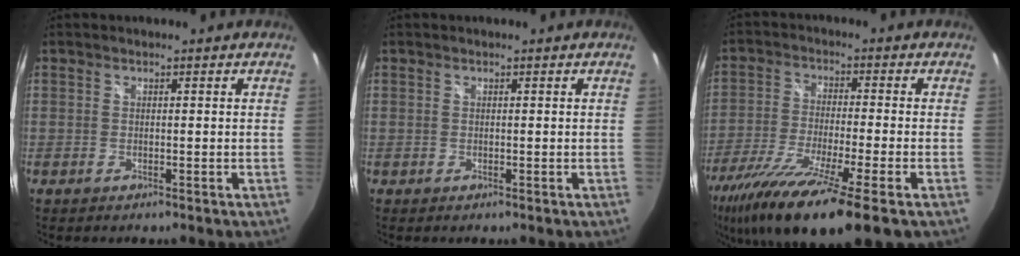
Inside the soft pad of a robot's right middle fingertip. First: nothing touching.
{"total": 0.0}
{"total": 18.4, "force": [-12.3, 1.7, 13.7], "torque": [-0.268, -0.068, -0.215]}